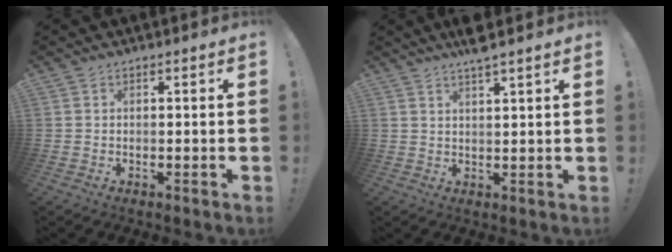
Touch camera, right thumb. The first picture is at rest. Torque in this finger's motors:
{"motor_torque": [0.12, 1.27, 0.81, 0.27, -0.01]}